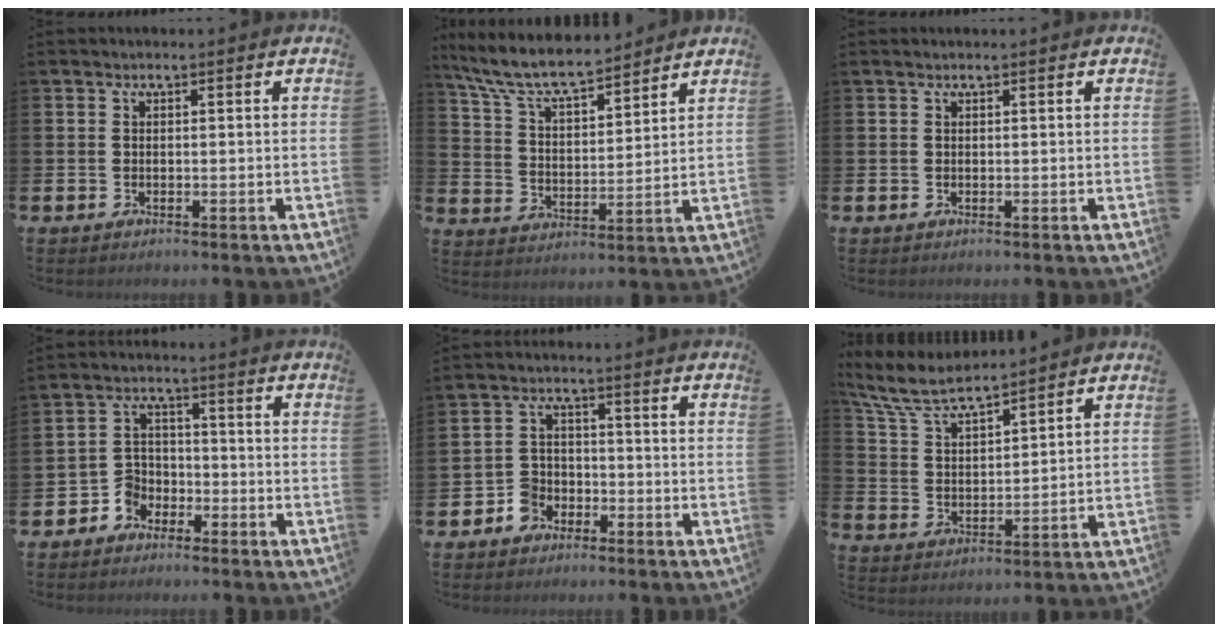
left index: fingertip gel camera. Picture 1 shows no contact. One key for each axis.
{"total": 8.4, "fx": 7.7, "fy": 1.4, "fz": 3.0, "tx": -0.093, "ty": -0.043, "tz": 0.138}
{"total": 0.0}
{"total": 3.5, "fx": -2.5, "fy": 2.5, "fz": 0.1, "tx": -0.020, "ty": -0.003, "tz": -0.055}
{"total": 3.4, "fx": -2.4, "fy": 2.5, "fz": 0.4, "tx": -0.023, "ty": 0.005, "tz": -0.050}
{"total": 7.1, "fx": 6.6, "fy": 1.0, "fz": 2.6, "tx": -0.079, "ty": -0.033, "tz": 0.116}